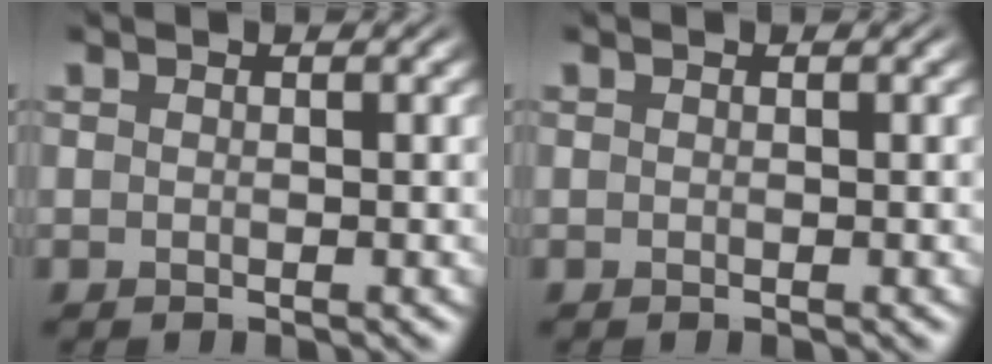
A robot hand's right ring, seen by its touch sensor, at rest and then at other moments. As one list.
[{"total": 0.0}]